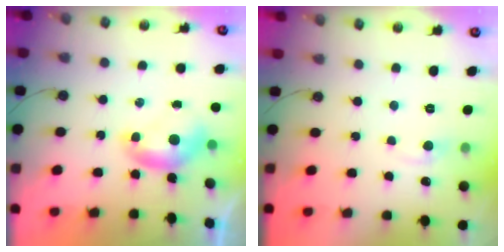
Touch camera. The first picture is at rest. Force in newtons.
{"total": 0.8, "press": 0.4, "slide": 0.6}